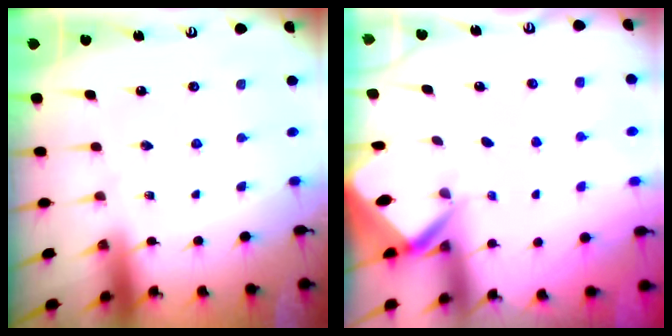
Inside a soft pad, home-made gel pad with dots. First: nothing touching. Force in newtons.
{"total": 3.4, "press": 3.4, "slide": 0.2}